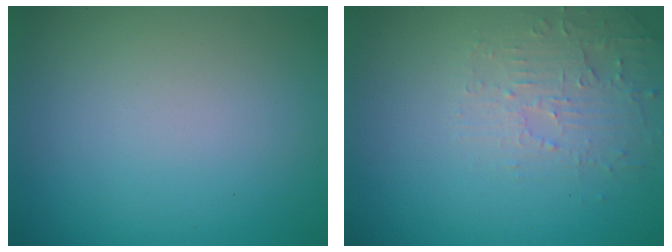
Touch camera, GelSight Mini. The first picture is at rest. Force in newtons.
{"total": 2.8, "press": 2.7, "slide": 0.6}